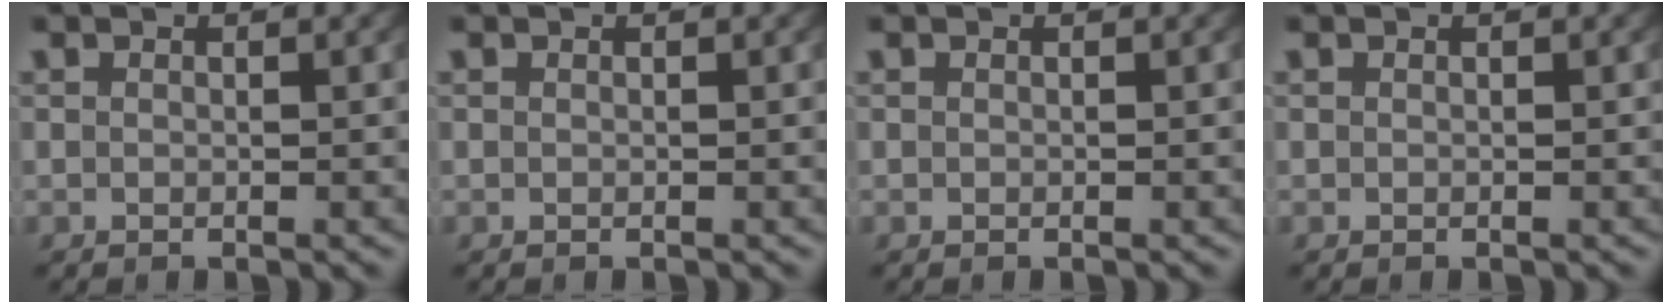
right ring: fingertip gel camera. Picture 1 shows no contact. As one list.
[{"total": 0.0}, {"total": 0.0}, {"total": 0.0}]